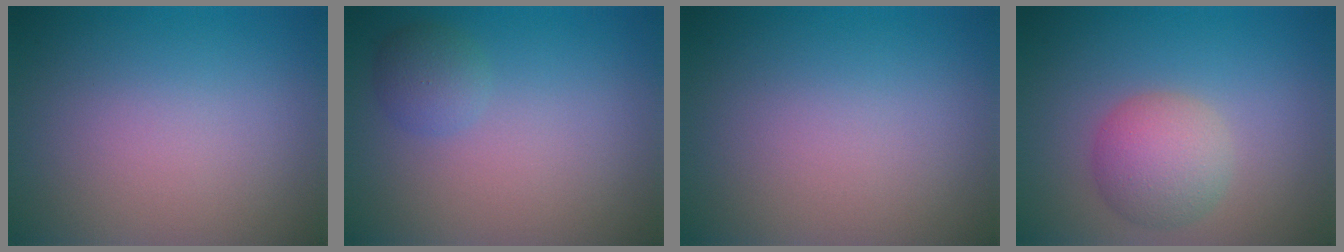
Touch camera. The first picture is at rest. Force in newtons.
{"total": 1.8, "press": 1.8, "slide": 0.1}
{"total": 0.0}
{"total": 4.2, "press": 4.2, "slide": 0.0}